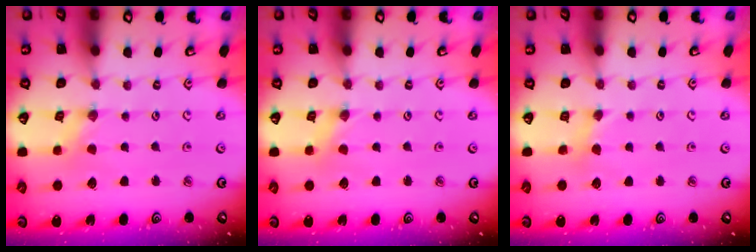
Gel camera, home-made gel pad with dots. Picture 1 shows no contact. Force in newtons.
{"total": 0.0}
{"total": 3.5, "press": 3.4, "slide": 0.3}